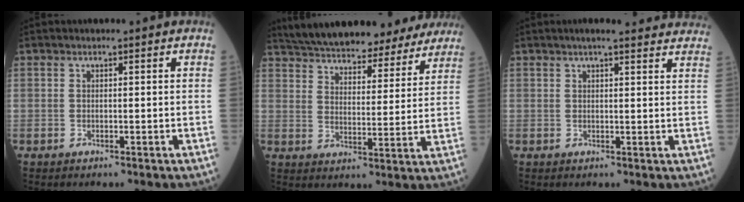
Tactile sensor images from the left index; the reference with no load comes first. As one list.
[{"total": 25.8, "force": [23.3, 6.3, 9.0], "torque": [-0.146, -0.005, 0.305]}, {"total": 12.4, "force": [11.1, 1.5, 5.3], "torque": [-0.055, 0.024, 0.118]}]